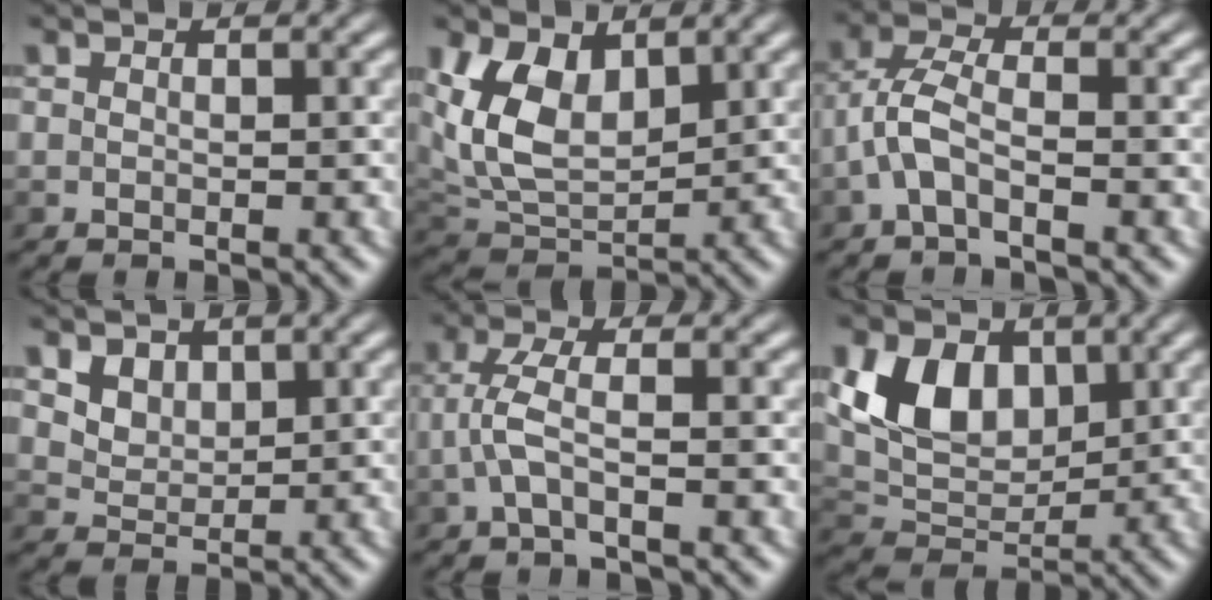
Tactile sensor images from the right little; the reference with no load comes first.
{"total": 6.3, "force": [1.3, 4.1, 4.6], "torque": [-0.100, -0.011, 0.023]}
{"total": 4.6, "force": [-2.4, 1.8, 3.5], "torque": [-0.089, 0.012, -0.054]}
{"total": 2.3, "force": [1.2, 1.7, 0.9], "torque": [-0.026, -0.020, 0.030]}
{"total": 3.3, "force": [-1.5, 0.5, 2.9], "torque": [-0.078, 0.005, -0.031]}
{"total": 6.5, "force": [1.6, 4.6, 4.4], "torque": [-0.083, -0.010, 0.021]}